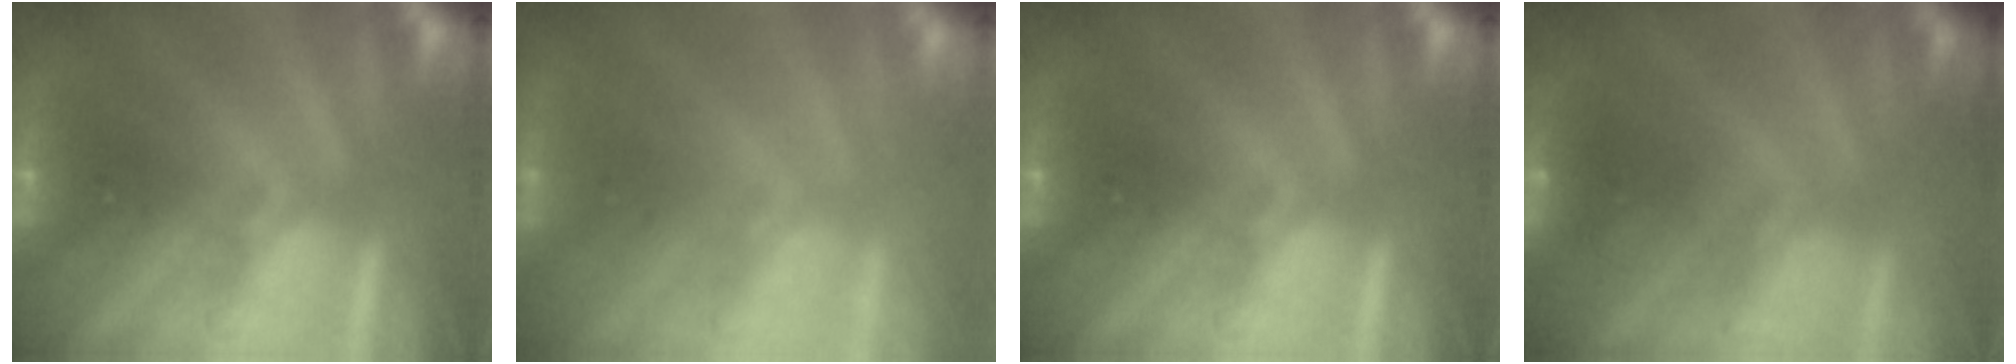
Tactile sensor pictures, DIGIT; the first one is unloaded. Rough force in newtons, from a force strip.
{"total": 2.2}
{"total": 0.0}
{"total": 4.5}